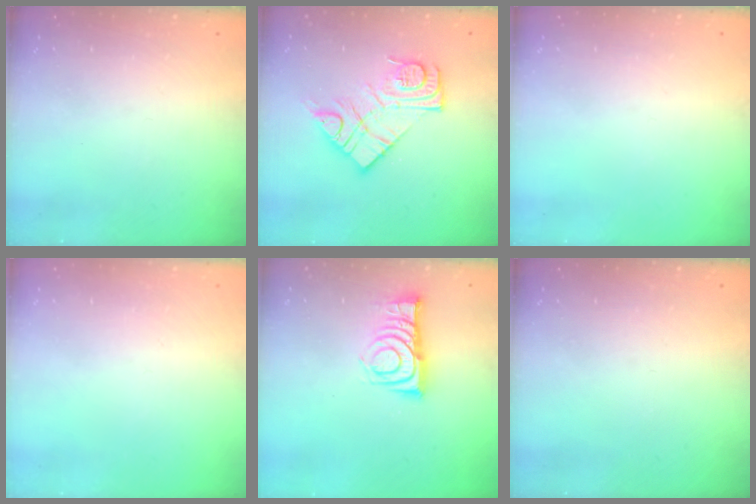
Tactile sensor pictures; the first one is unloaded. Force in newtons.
{"total": 13.2, "press": 13.2, "slide": 1.0}
{"total": 0.0}
{"total": 1.9, "press": 1.9, "slide": 0.1}
{"total": 9.7, "press": 9.7, "slide": 0.4}
{"total": 0.0}